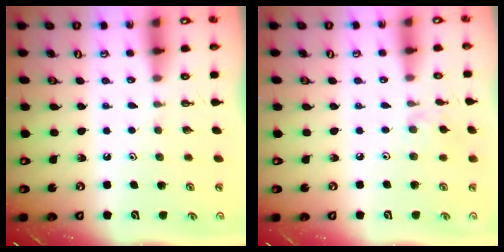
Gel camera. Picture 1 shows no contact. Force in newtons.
{"total": 3.4, "press": 3.3, "slide": 0.5}